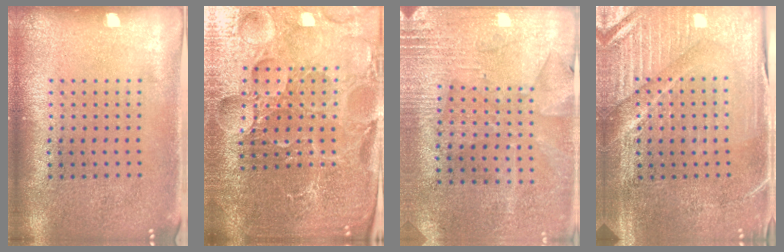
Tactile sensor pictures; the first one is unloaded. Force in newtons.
{"total": 5.5, "press": 5.2, "slide": 1.8}
{"total": 2.9, "press": 2.8, "slide": 0.8}
{"total": 4.0, "press": 3.9, "slide": 1.0}